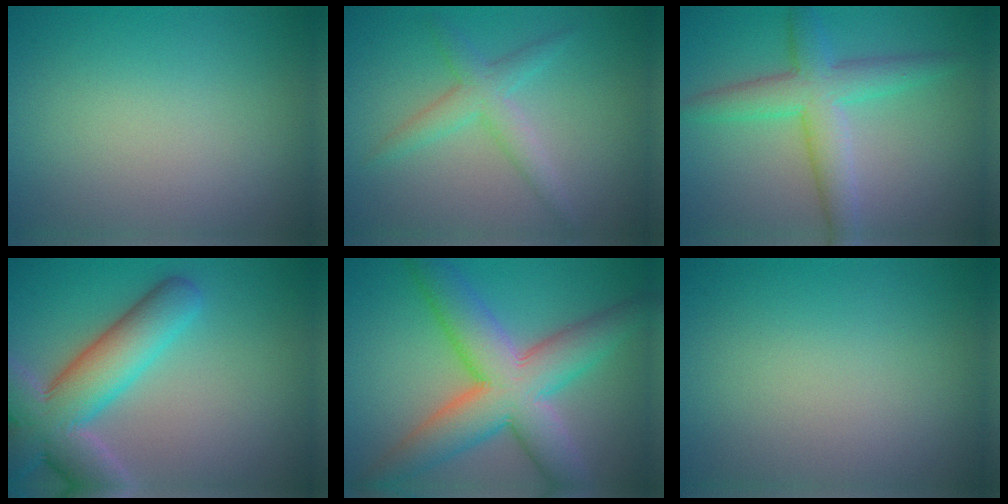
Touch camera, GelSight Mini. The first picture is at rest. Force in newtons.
{"total": 2.9, "press": 2.9, "slide": 0.1}
{"total": 5.3, "press": 5.3, "slide": 0.1}
{"total": 8.8, "press": 8.8, "slide": 0.8}
{"total": 10.0, "press": 10.0, "slide": 0.6}
{"total": 0.0}